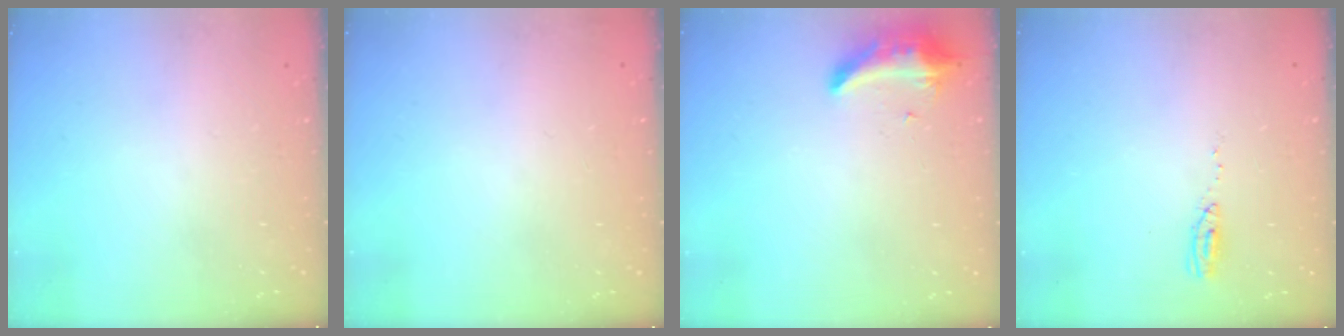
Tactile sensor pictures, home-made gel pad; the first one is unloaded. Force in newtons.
{"total": 2.8, "press": 2.2, "slide": 1.7}
{"total": 8.6, "press": 8.6, "slide": 0.3}
{"total": 4.0, "press": 3.9, "slide": 1.2}